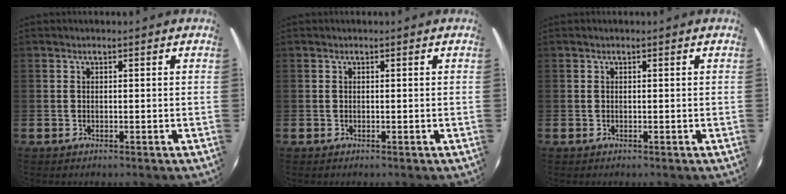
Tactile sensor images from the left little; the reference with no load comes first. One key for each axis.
{"total": 0.0}
{"total": 0.0}